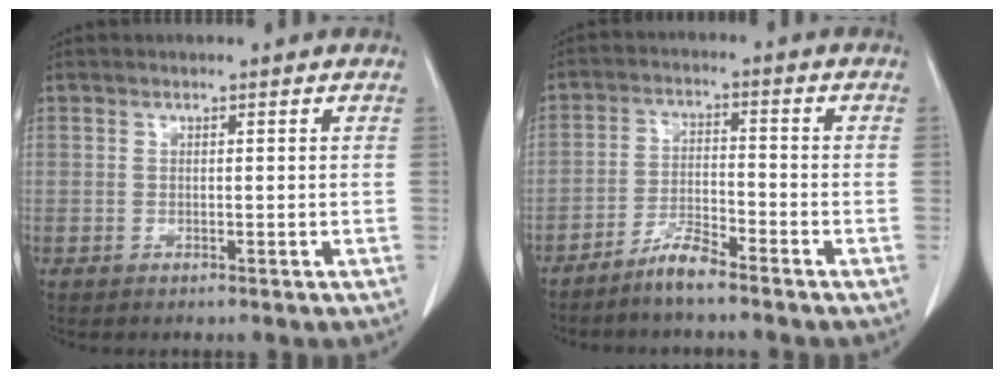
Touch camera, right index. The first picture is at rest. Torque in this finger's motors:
{"motor_torque": [0.04, -0.06, 0.01, 0.01]}